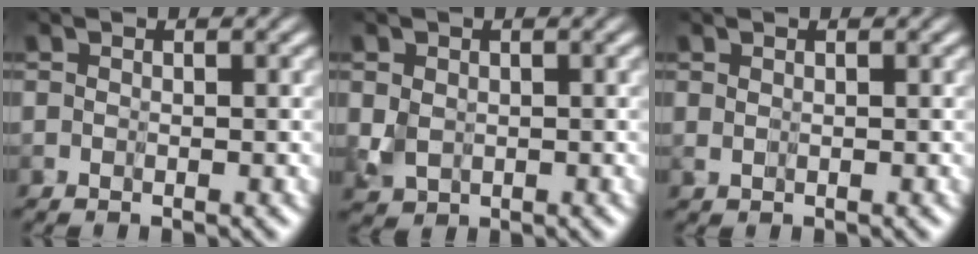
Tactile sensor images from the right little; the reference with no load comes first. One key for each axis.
{"total": 2.1, "fx": 0.3, "fy": 1.7, "fz": 1.2, "tx": -0.043, "ty": -0.005, "tz": 0.007}
{"total": 0.7, "fx": 0.6, "fy": 0.2, "fz": 0.4, "tx": -0.009, "ty": -0.005, "tz": 0.011}